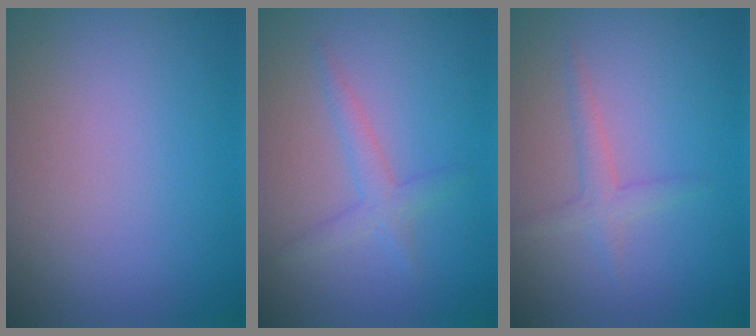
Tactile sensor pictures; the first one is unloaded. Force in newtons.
{"total": 2.0, "press": 1.9, "slide": 0.2}
{"total": 1.7, "press": 1.7, "slide": 0.1}